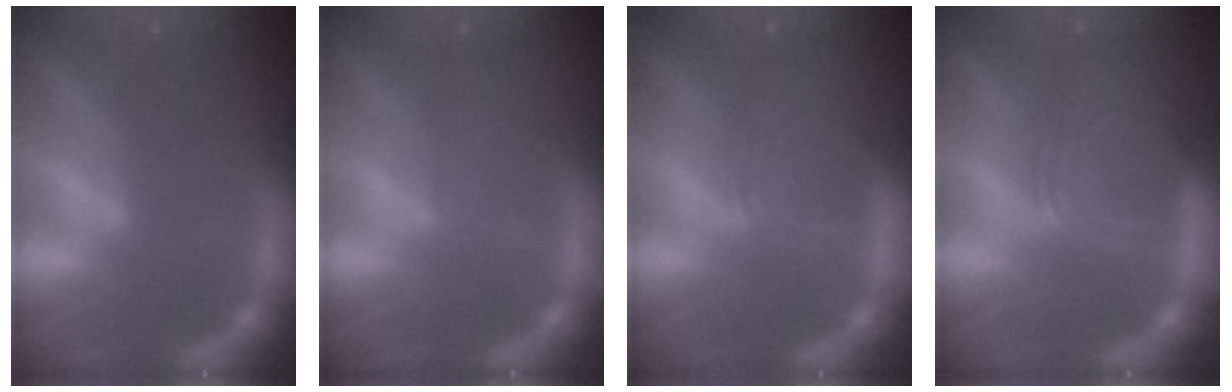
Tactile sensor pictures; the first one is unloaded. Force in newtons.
{"total": 3.0}
{"total": 5.6}
{"total": 7.6}